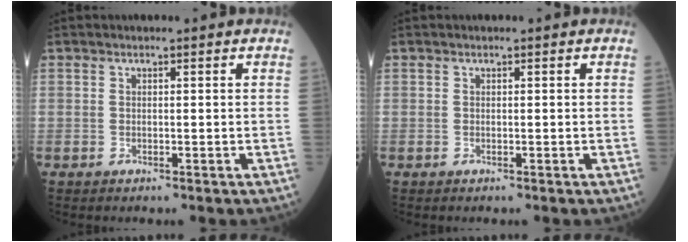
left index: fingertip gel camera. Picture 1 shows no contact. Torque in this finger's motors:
{"motor_torque": [0.00, 0.00, 0.00, 0.00]}